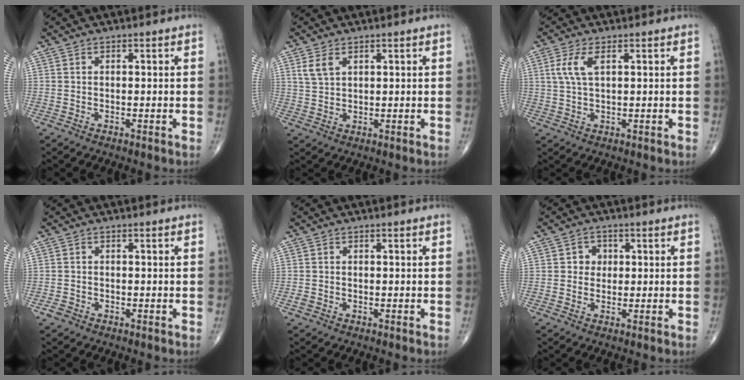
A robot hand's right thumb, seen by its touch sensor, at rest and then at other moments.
{"total": 3.3, "force": [1.7, 1.9, 2.1], "torque": [-0.042, -0.001, 0.042]}
{"total": 4.3, "force": [1.4, 1.6, 3.8], "torque": [-0.093, 0.003, 0.032]}
{"total": 1.5, "force": [-0.9, 1.1, 0.5], "torque": [-0.009, 0.006, -0.017]}
{"total": 1.1, "force": [-0.4, 0.8, 0.5], "torque": [-0.015, 0.002, -0.008]}
{"total": 3.0, "force": [0.4, 2.8, 1.2], "torque": [0.004, 0.004, 0.002]}